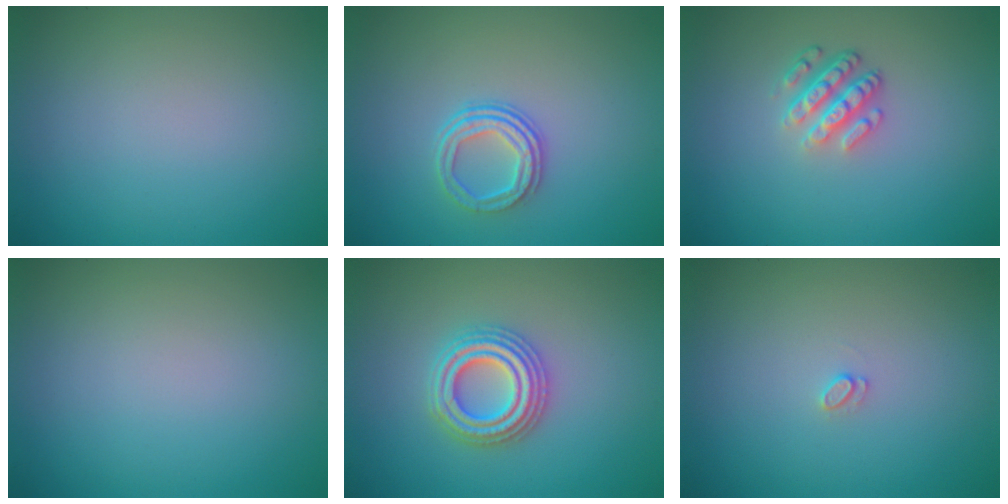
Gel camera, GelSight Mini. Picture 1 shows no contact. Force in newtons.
{"total": 3.1, "press": 2.4, "slide": 1.9}
{"total": 3.6, "press": 2.6, "slide": 2.5}
{"total": 0.0}
{"total": 4.4, "press": 4.4, "slide": 0.7}
{"total": 0.7, "press": 0.7, "slide": 0.1}